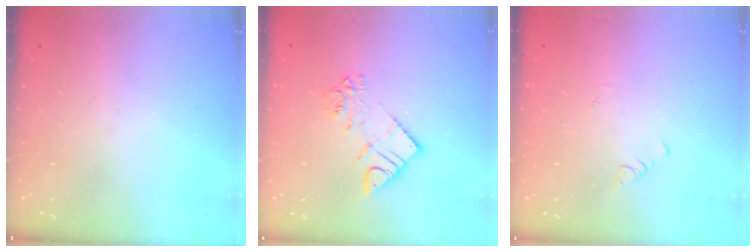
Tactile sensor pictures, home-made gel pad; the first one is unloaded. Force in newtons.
{"total": 9.8, "press": 9.8, "slide": 0.9}
{"total": 1.1, "press": 1.1, "slide": 0.3}